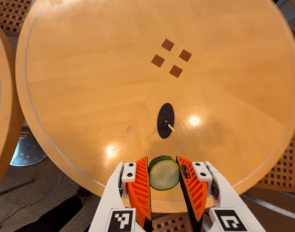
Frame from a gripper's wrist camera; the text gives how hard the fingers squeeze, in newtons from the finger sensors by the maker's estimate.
{"total": 9.5, "left": 9.6, "right": 9.3}